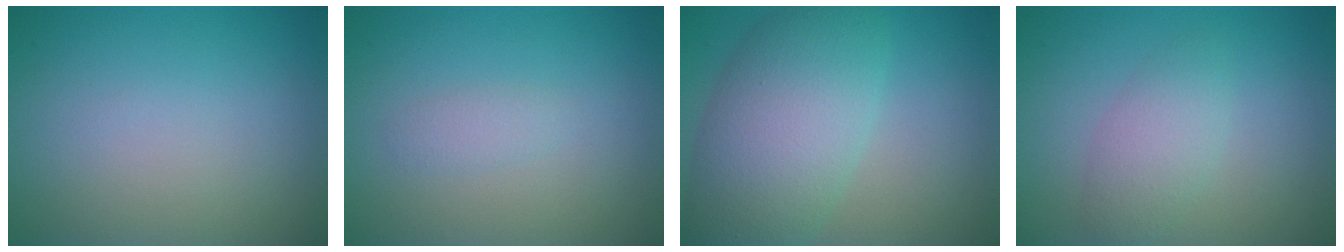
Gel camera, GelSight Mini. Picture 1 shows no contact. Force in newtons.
{"total": 1.0, "press": 1.0, "slide": 0.0}
{"total": 8.4, "press": 8.4, "slide": 0.2}
{"total": 2.7, "press": 2.7, "slide": 0.1}